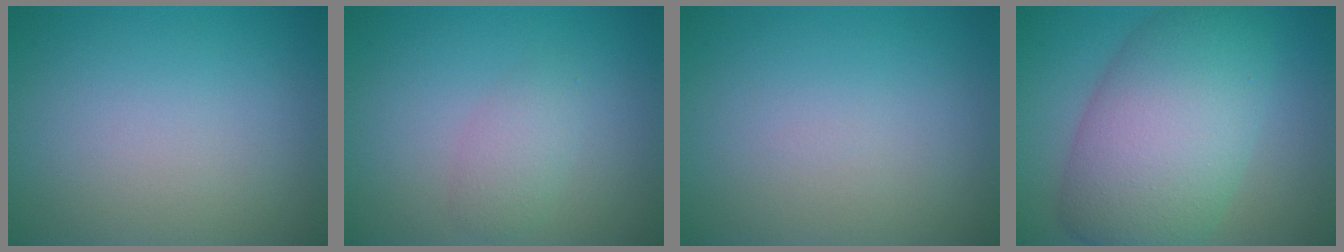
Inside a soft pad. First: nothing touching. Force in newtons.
{"total": 1.8, "press": 1.8, "slide": 0.1}
{"total": 0.0}
{"total": 10.6, "press": 10.6, "slide": 0.1}